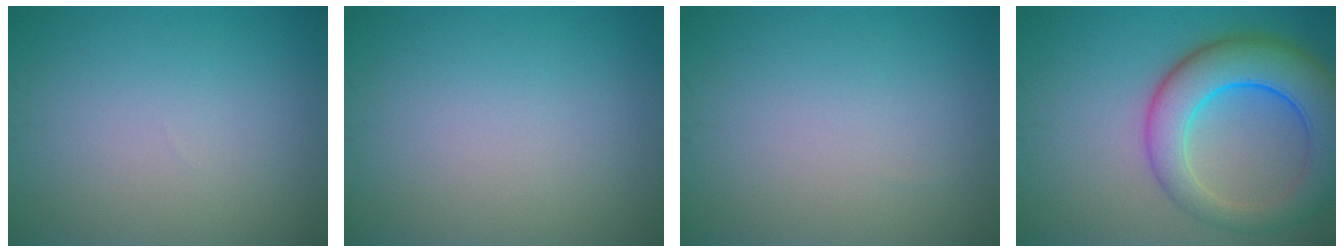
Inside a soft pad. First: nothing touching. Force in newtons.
{"total": 0.0}
{"total": 0.0}
{"total": 8.7, "press": 8.7, "slide": 0.4}